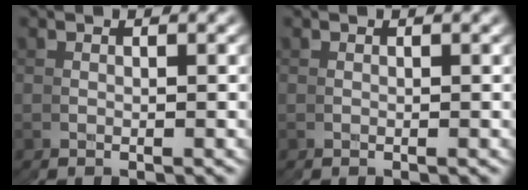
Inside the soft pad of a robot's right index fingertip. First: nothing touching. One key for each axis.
{"total": 0.0}